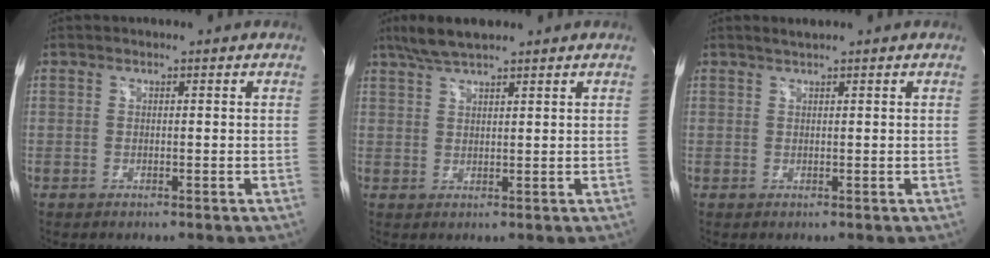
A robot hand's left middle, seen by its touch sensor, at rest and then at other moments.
{"total": 5.4, "force": [4.4, 0.7, 3.1], "torque": [-0.070, 0.018, 0.083]}
{"total": 1.0, "force": [0.9, -0.2, 0.4], "torque": [-0.013, 0.004, 0.021]}